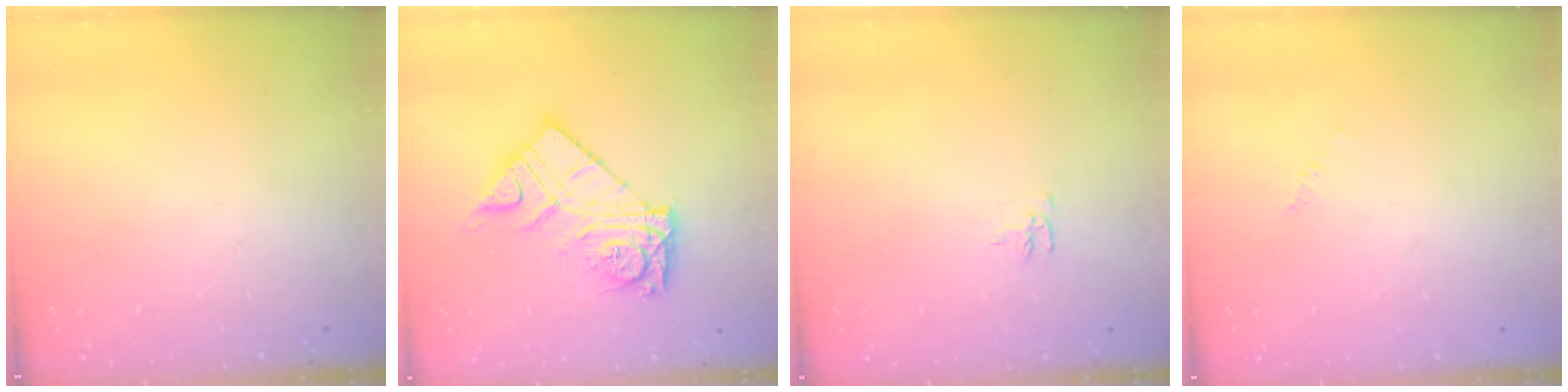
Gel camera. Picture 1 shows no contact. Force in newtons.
{"total": 14.8, "press": 14.7, "slide": 1.6}
{"total": 4.0, "press": 3.9, "slide": 0.4}
{"total": 1.7, "press": 1.7, "slide": 0.3}